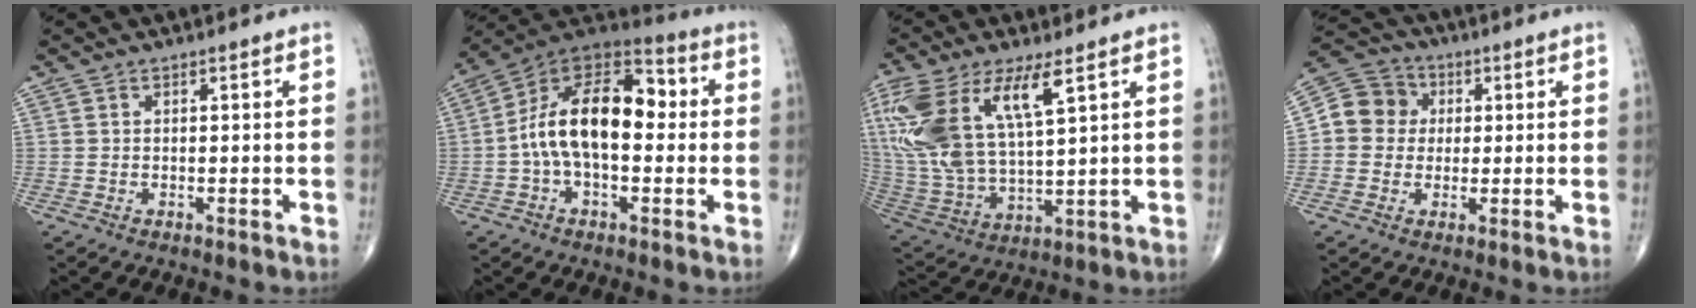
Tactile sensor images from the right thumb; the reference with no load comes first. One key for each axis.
{"total": 17.7, "fx": 0.2, "fy": 9.8, "fz": 14.7, "tx": -0.237, "ty": 0.047, "tz": -0.009}
{"total": 19.7, "fx": 8.1, "fy": 7.6, "fz": 16.3, "tx": -0.360, "ty": -0.024, "tz": 0.165}
{"total": 8.4, "fx": 0.8, "fy": 7.8, "fz": 3.1, "tx": -0.031, "ty": 0.017, "tz": 0.000}